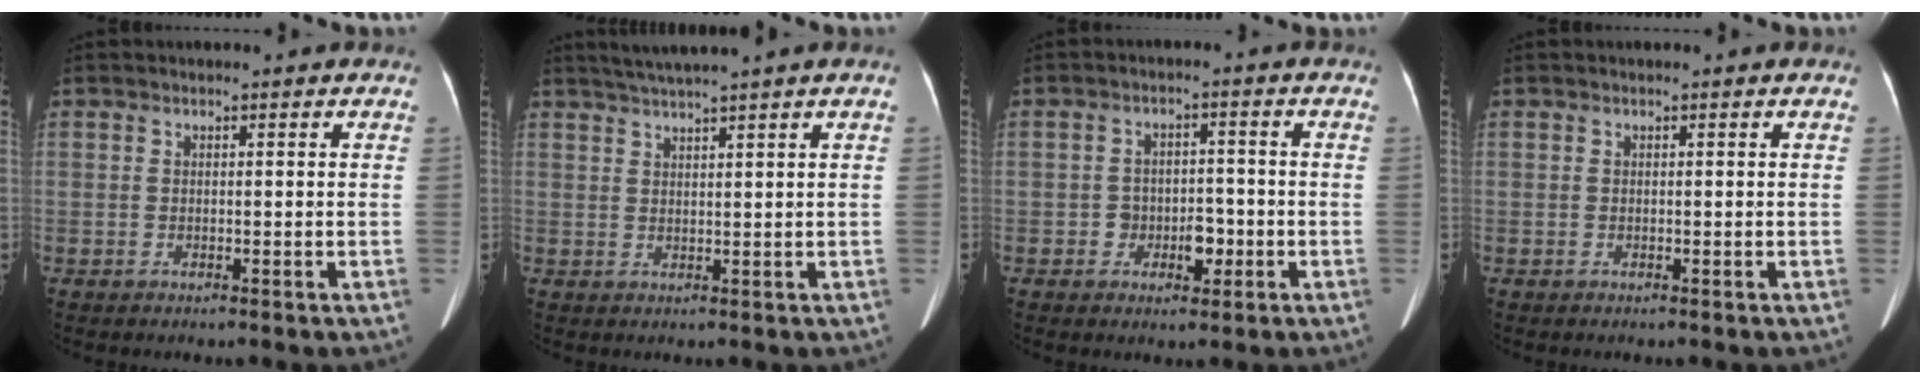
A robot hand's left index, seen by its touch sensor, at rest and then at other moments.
{"total": 4.7, "force": [3.8, -1.4, 2.4], "torque": [-0.043, 0.015, 0.072]}
{"total": 4.3, "force": [-1.5, 2.9, 2.7], "torque": [-0.038, 0.010, -0.020]}
{"total": 0.0}